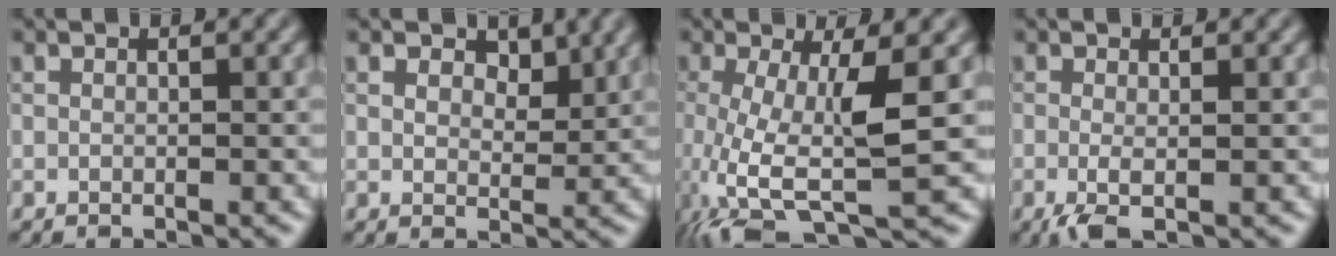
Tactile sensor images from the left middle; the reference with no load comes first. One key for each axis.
{"total": 3.3, "fx": 2.0, "fy": 1.9, "fz": 1.7, "tx": -0.033, "ty": 0.000, "tz": 0.027}
{"total": 8.3, "fx": -1.3, "fy": 2.0, "fz": 7.9, "tx": -0.162, "ty": -0.008, "tz": -0.027}
{"total": 1.8, "fx": -0.5, "fy": 0.3, "fz": 1.7, "tx": -0.041, "ty": -0.007, "tz": -0.013}